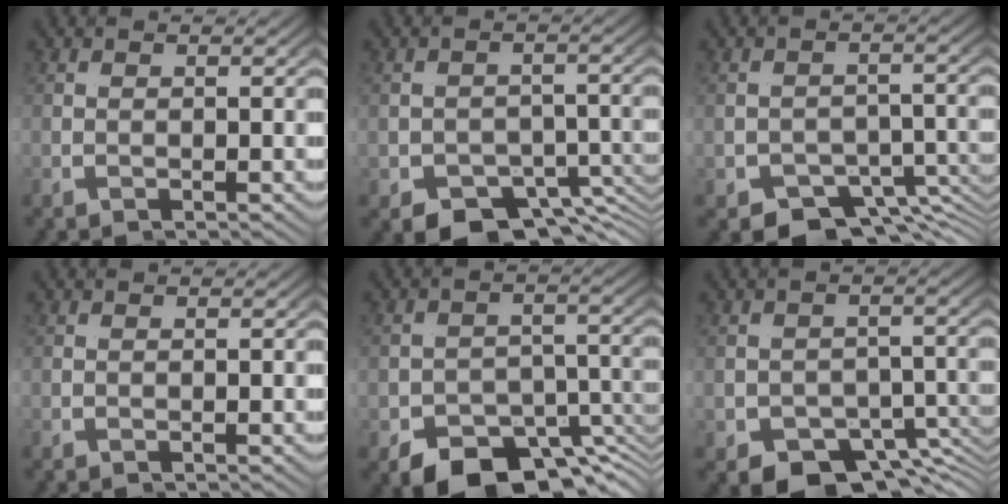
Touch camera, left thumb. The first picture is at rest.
{"total": 5.8, "force": [-2.3, 4.2, 3.3], "torque": [-0.056, -0.028, -0.032]}
{"total": 5.9, "force": [-2.7, 4.2, 3.2], "torque": [-0.052, -0.034, -0.035]}
{"total": 0.0}
{"total": 7.7, "force": [-4.9, 4.4, 4.0], "torque": [-0.070, -0.028, -0.069]}
{"total": 6.4, "force": [-2.8, 4.3, 3.8], "torque": [-0.061, -0.030, -0.041]}